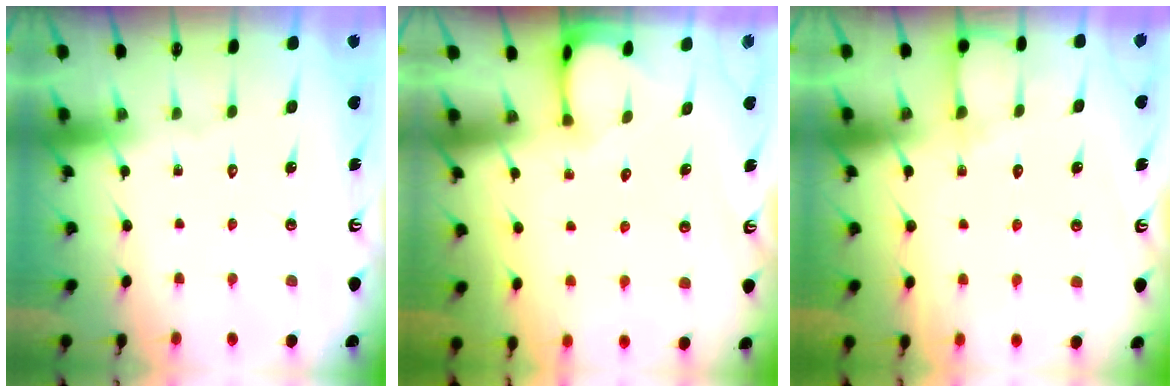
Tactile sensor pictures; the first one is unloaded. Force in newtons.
{"total": 2.3, "press": 2.3, "slide": 0.4}
{"total": 7.4, "press": 7.4, "slide": 0.5}